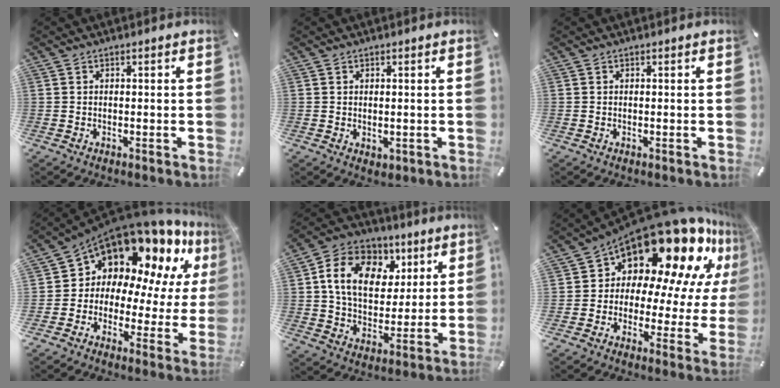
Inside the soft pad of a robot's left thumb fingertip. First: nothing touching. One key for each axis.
{"total": 1.0, "fx": 0.4, "fy": 0.9, "fz": 0.3, "tx": -0.007, "ty": 0.004, "tz": 0.007}
{"total": 0.0}
{"total": 13.1, "fx": 10.4, "fy": 7.3, "fz": 3.3, "tx": -0.079, "ty": -0.105, "tz": 0.184}
{"total": 15.1, "fx": 5.6, "fy": 11.4, "fz": 8.2, "tx": -0.140, "ty": -0.006, "tz": 0.107}
{"total": 20.0, "fx": 14.5, "fy": 9.5, "fz": 10.1, "tx": -0.156, "ty": -0.129, "tz": 0.254}